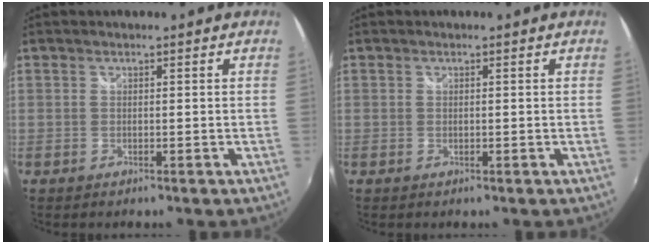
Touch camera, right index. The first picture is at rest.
{"total": 0.0}